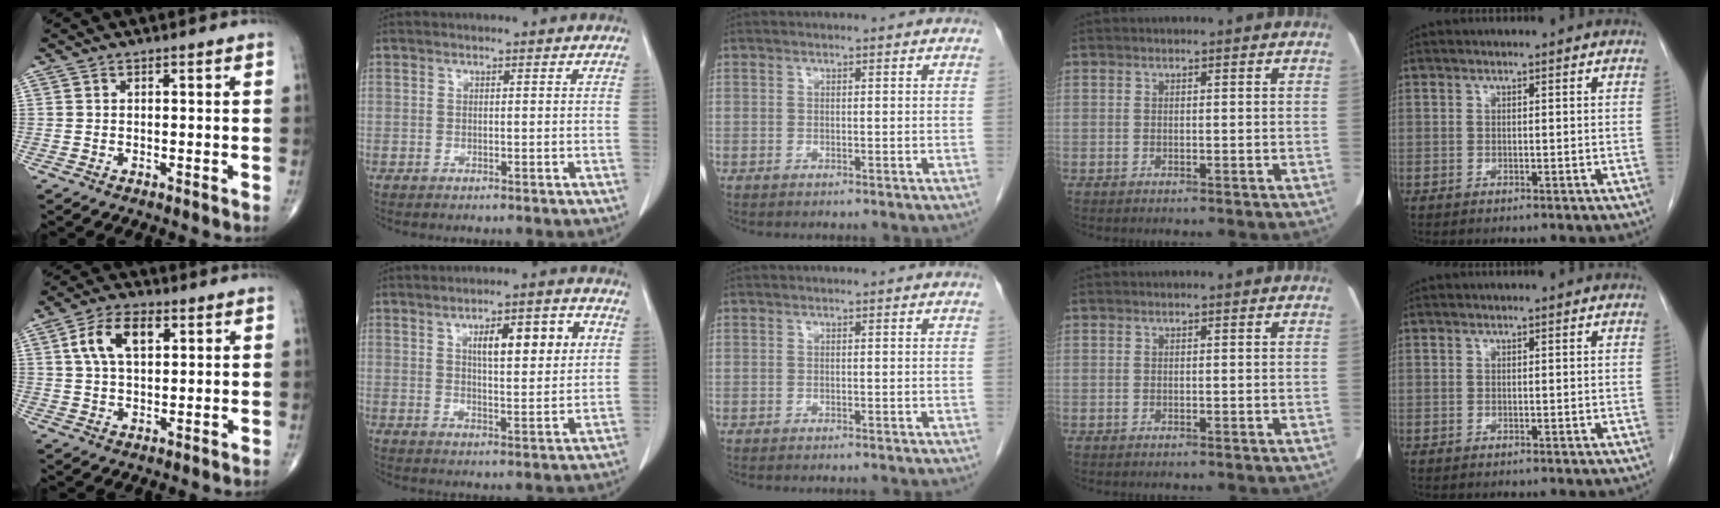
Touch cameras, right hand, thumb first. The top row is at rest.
{"thumb": {"total": 9.1, "force": [3.0, 4.9, 7.0], "torque": [-0.123, 0.005, 0.052]}, "index": {"total": 10.7, "force": [3.5, 2.9, 9.7], "torque": [-0.150, 0.014, 0.057]}, "middle": {"total": 5.4, "force": [-4.9, 0.7, 2.0], "torque": [-0.024, -0.012, -0.057]}}